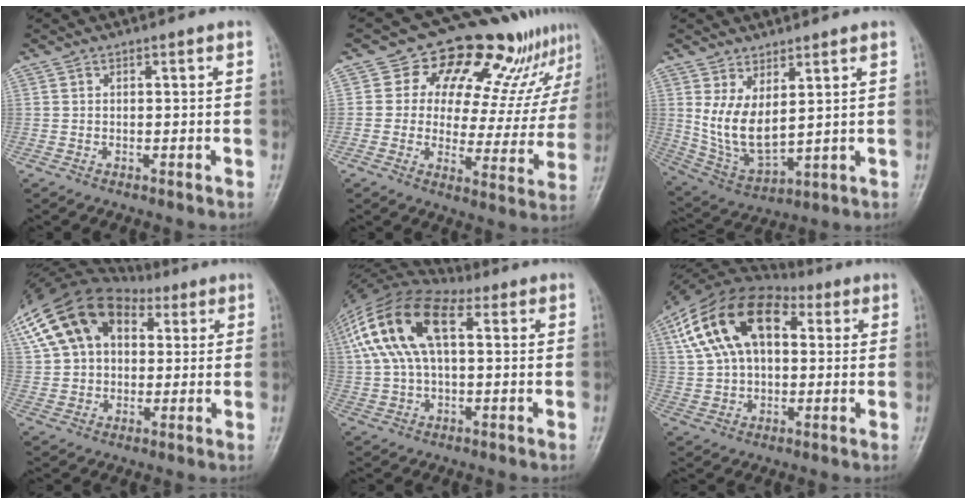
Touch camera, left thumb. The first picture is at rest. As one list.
[{"total": 18.3, "force": [12.1, 9.0, 10.4], "torque": [-0.071, -0.052, 0.151]}, {"total": 9.5, "force": [2.8, 4.5, 7.9], "torque": [-0.145, -0.028, 0.074]}, {"total": 22.9, "force": [8.5, 15.4, 14.7], "torque": [-0.303, 0.052, 0.153]}, {"total": 17.5, "force": [4.6, 8.9, 14.3], "torque": [-0.292, 0.034, 0.077]}, {"total": 19.4, "force": [5.8, 11.8, 14.3], "torque": [-0.253, 0.022, 0.094]}]